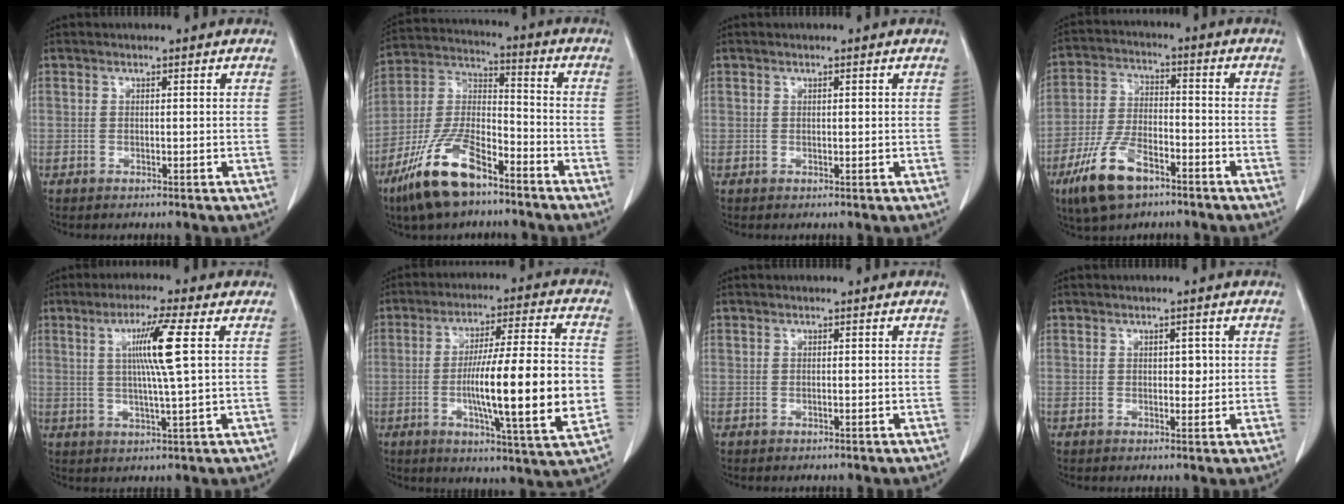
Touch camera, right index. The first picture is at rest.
{"total": 14.4, "force": [-9.6, 4.8, 9.6], "torque": [-0.202, -0.004, -0.181]}
{"total": 0.0}
{"total": 11.0, "force": [-6.8, 4.6, 7.3], "torque": [-0.160, -0.005, -0.126]}
{"total": 7.9, "force": [1.8, -1.1, 7.6], "torque": [-0.139, 0.001, 0.036]}
{"total": 18.1, "force": [-2.5, 0.8, 17.9], "torque": [-0.280, -0.001, -0.038]}
{"total": 0.0}
{"total": 1.9, "force": [0.3, 1.1, 1.5], "torque": [-0.017, 0.001, 0.005]}